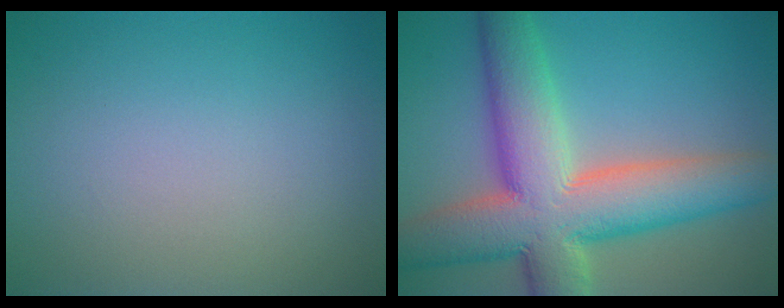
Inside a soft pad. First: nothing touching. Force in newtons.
{"total": 12.5, "press": 12.5, "slide": 0.8}